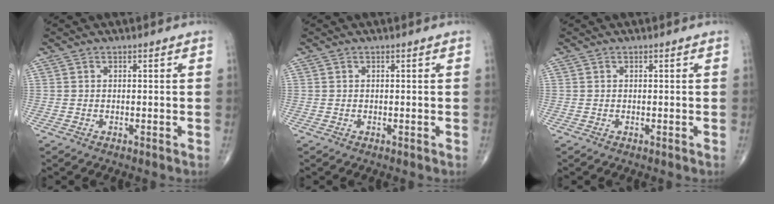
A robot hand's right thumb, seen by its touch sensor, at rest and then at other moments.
{"total": 0.0}
{"total": 0.0}